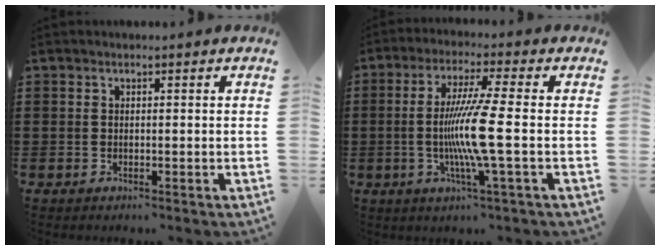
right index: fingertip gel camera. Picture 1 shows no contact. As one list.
[{"total": 9.8, "force": [-1.3, -0.4, 9.7], "torque": [-0.197, -0.022, -0.035]}]